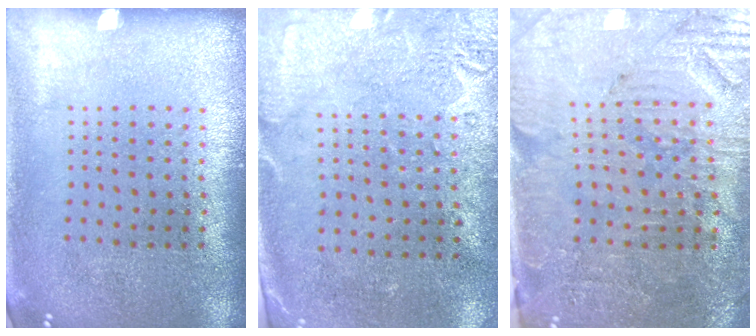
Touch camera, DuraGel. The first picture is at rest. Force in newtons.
{"total": 2.7, "press": 2.2, "slide": 1.7}
{"total": 3.7, "press": 3.3, "slide": 1.6}